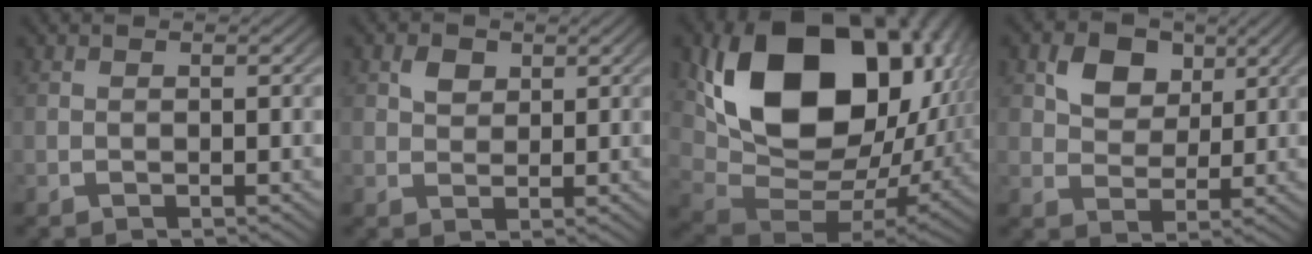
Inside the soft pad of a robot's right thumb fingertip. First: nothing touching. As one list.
[{"total": 2.1, "force": [1.2, 1.4, 0.9], "torque": [-0.008, -0.002, 0.026]}, {"total": 21.1, "force": [2.2, 13.7, 15.9], "torque": [-0.314, -0.054, 0.055]}, {"total": 5.0, "force": [2.1, 3.8, 2.6], "torque": [-0.049, -0.008, 0.038]}]